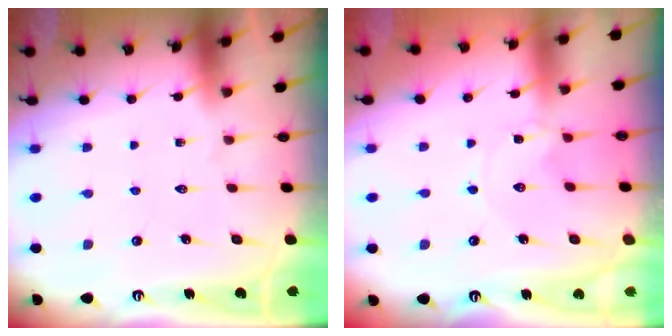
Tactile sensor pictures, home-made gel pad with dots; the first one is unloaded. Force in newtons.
{"total": 0.6, "press": 0.6, "slide": 0.1}